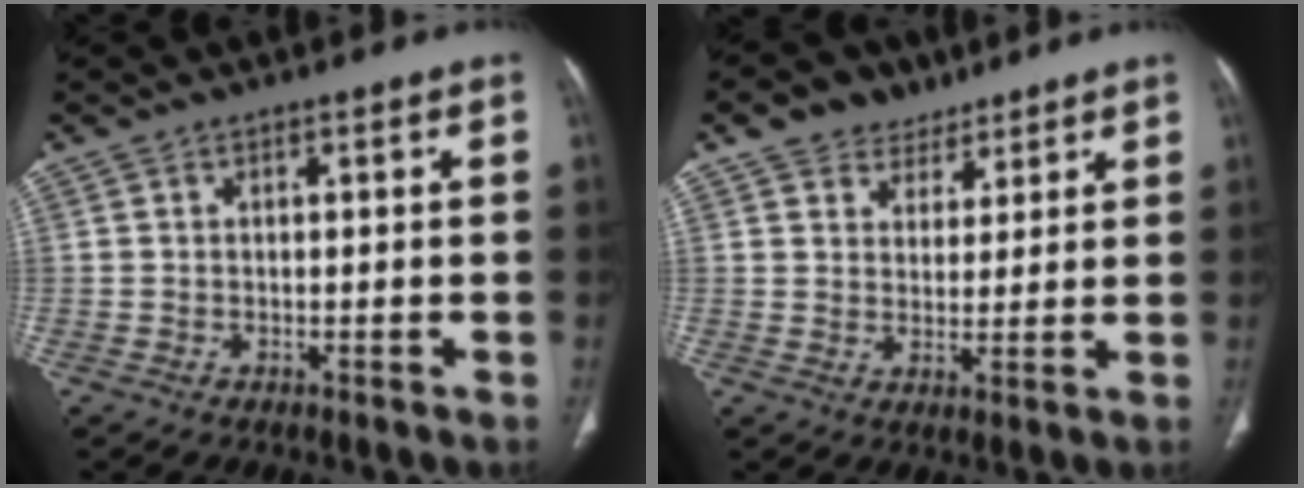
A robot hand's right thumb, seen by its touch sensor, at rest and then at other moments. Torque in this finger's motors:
{"motor_torque": [-0.86, 0.89, 0.10, -0.31, 0.00]}